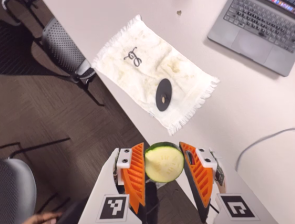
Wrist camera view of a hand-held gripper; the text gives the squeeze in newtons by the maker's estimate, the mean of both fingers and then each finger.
{"total": 9.2, "left": 9.1, "right": 9.4}